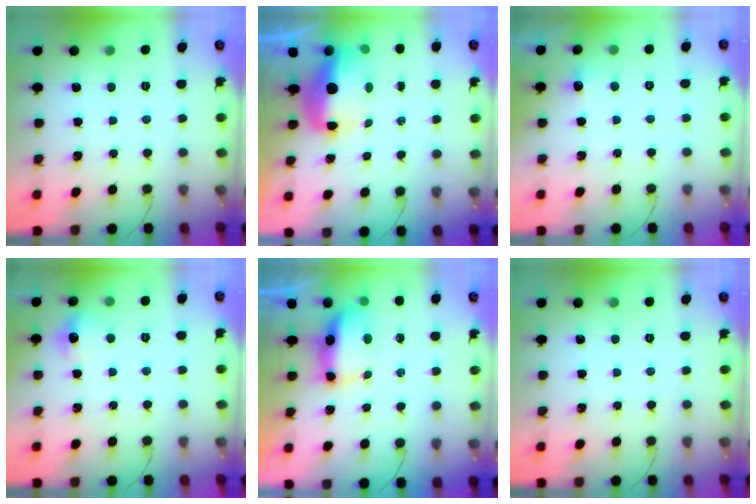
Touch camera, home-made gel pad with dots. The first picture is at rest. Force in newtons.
{"total": 8.6, "press": 8.4, "slide": 1.6}
{"total": 4.7, "press": 4.5, "slide": 1.3}
{"total": 7.5, "press": 7.3, "slide": 1.6}
{"total": 14.5, "press": 9.4, "slide": 11.1}
{"total": 0.0}